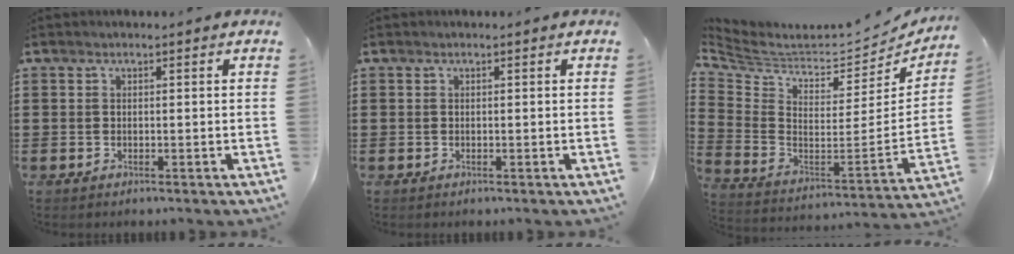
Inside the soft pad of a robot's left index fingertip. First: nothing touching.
{"total": 0.0}
{"total": 5.2, "force": [5.0, 0.6, 1.1], "torque": [-0.056, -0.061, 0.082]}